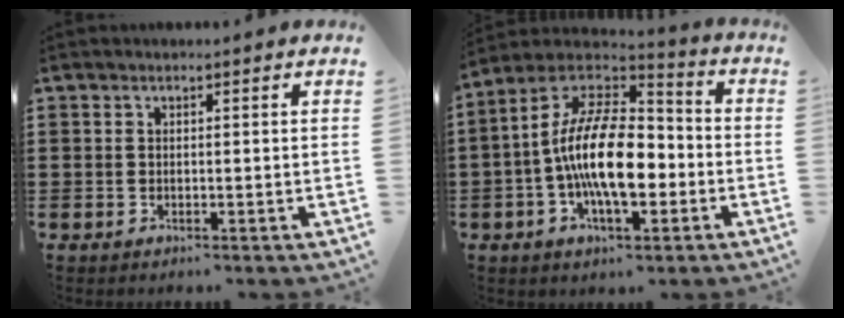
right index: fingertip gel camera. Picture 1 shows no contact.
{"total": 15.5, "force": [-2.5, 7.0, 13.6], "torque": [-0.276, -0.008, -0.052]}